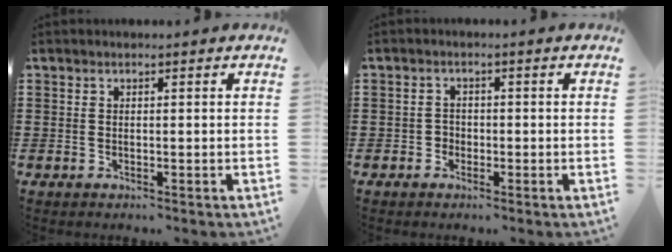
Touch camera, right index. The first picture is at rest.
{"total": 1.5, "force": [-0.9, 1.2, 0.3], "torque": [-0.011, 0.003, -0.021]}